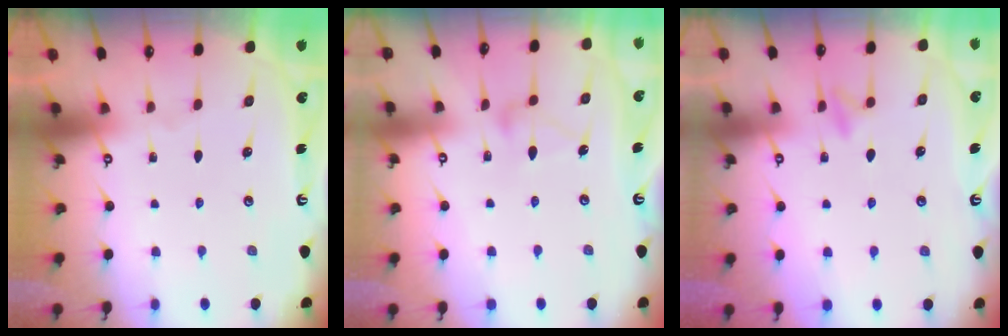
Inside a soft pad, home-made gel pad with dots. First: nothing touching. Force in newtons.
{"total": 9.8, "press": 9.8, "slide": 0.2}
{"total": 6.3, "press": 6.1, "slide": 1.4}